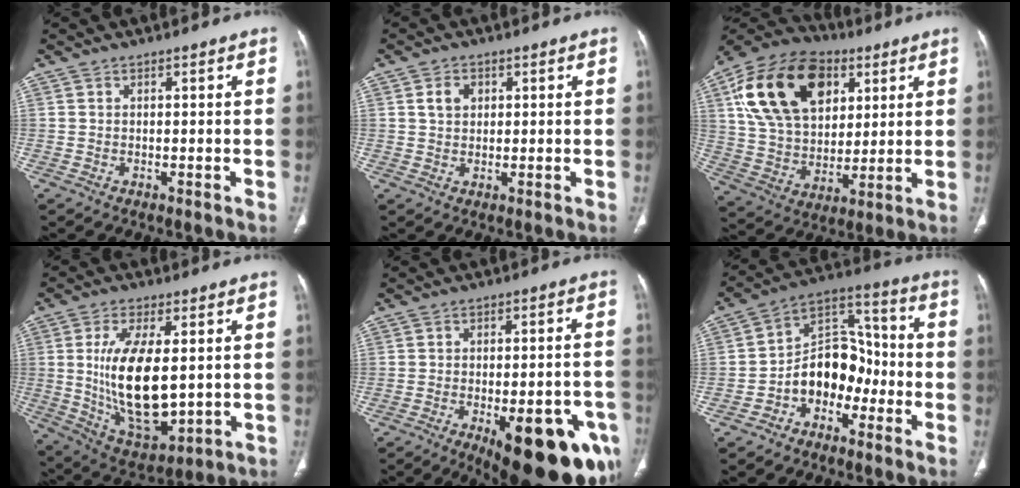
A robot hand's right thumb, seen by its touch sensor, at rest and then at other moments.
{"total": 3.2, "force": [1.0, 2.4, 1.8], "torque": [-0.022, 0.004, 0.021]}
{"total": 24.3, "force": [9.2, 15.9, 16.0], "torque": [-0.273, -0.001, 0.160]}
{"total": 17.7, "force": [0.9, 8.4, 15.6], "torque": [-0.272, -0.021, 0.036]}
{"total": 22.2, "force": [-9.7, 8.4, 18.1], "torque": [-0.165, 0.026, -0.115]}
{"total": 12.3, "force": [-4.2, 8.9, 7.3], "torque": [-0.078, 0.066, -0.081]}